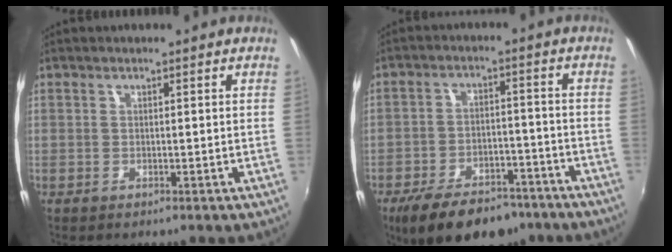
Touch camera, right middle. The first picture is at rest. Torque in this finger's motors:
{"motor_torque": [1.11, -1.03, 0.30, 0.11]}